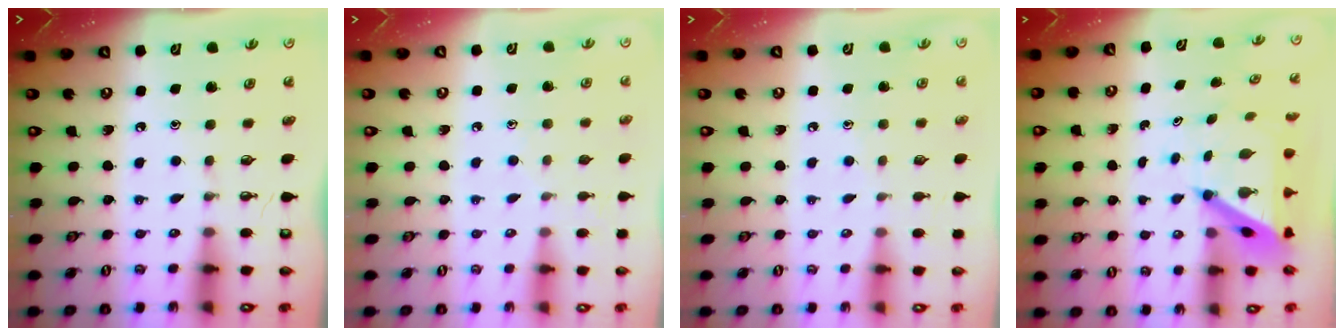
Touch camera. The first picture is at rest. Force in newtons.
{"total": 3.8, "press": 3.8, "slide": 0.4}
{"total": 3.7, "press": 3.7, "slide": 0.4}
{"total": 6.5, "press": 6.5, "slide": 0.6}